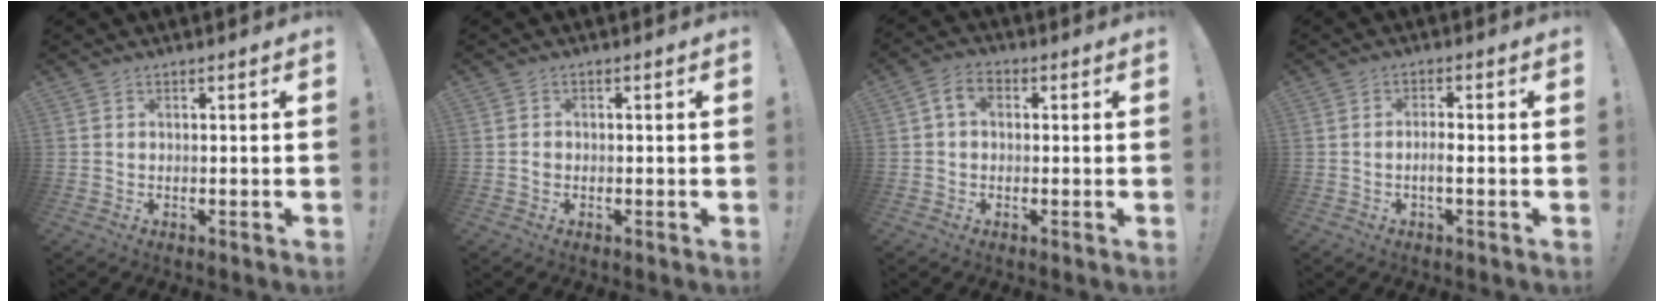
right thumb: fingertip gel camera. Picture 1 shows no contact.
{"total": 0.8, "force": [-0.3, 0.7, 0.0], "torque": [0.001, 0.004, -0.005]}
{"total": 4.8, "force": [0.8, 3.3, 3.4], "torque": [-0.060, 0.008, 0.017]}
{"total": 3.4, "force": [-1.2, 0.6, 3.1], "torque": [-0.066, 0.001, -0.022]}